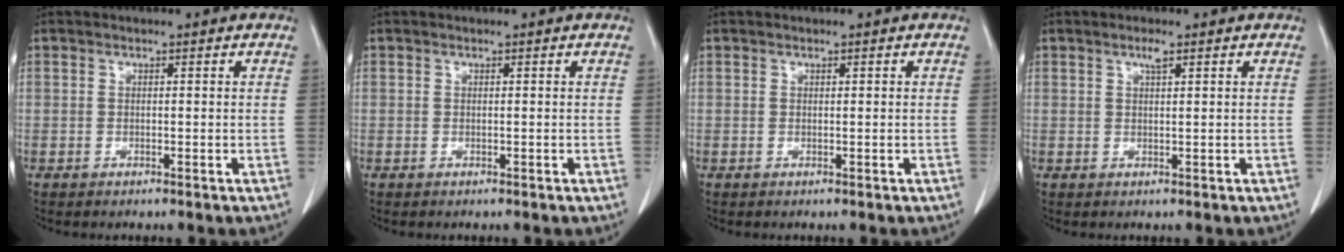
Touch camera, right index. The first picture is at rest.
{"total": 0.0}
{"total": 0.0}
{"total": 1.4, "force": [0.9, 0.1, 1.1], "torque": [-0.022, 0.001, 0.017]}